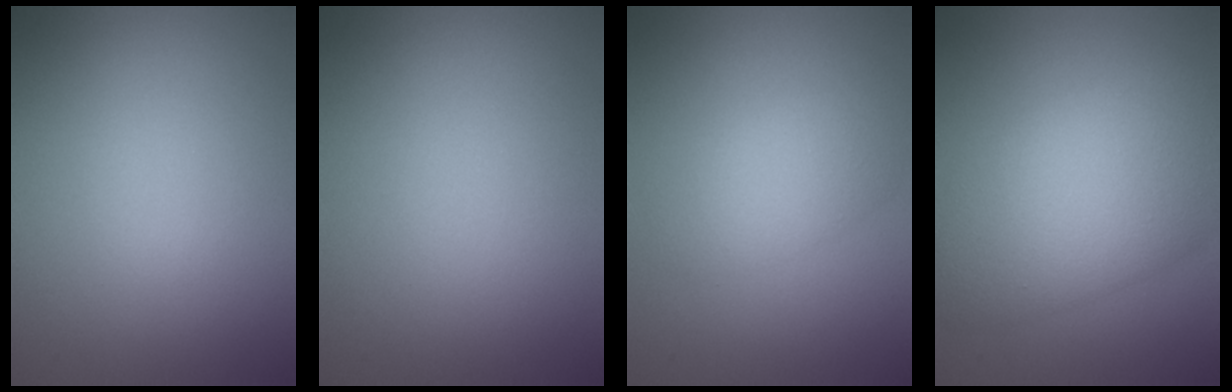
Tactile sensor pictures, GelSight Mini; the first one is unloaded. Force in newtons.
{"total": 0.0}
{"total": 2.6, "press": 2.6, "slide": 0.1}
{"total": 9.1, "press": 9.1, "slide": 0.0}